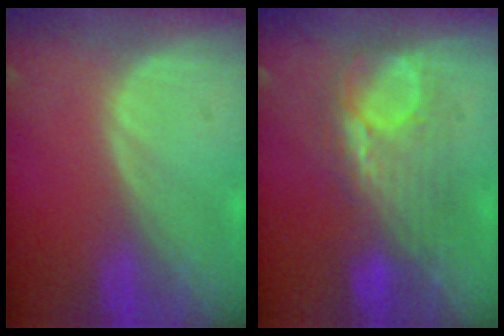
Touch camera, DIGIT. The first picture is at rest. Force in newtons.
{"total": 7.9, "press": 7.8, "slide": 1.2}